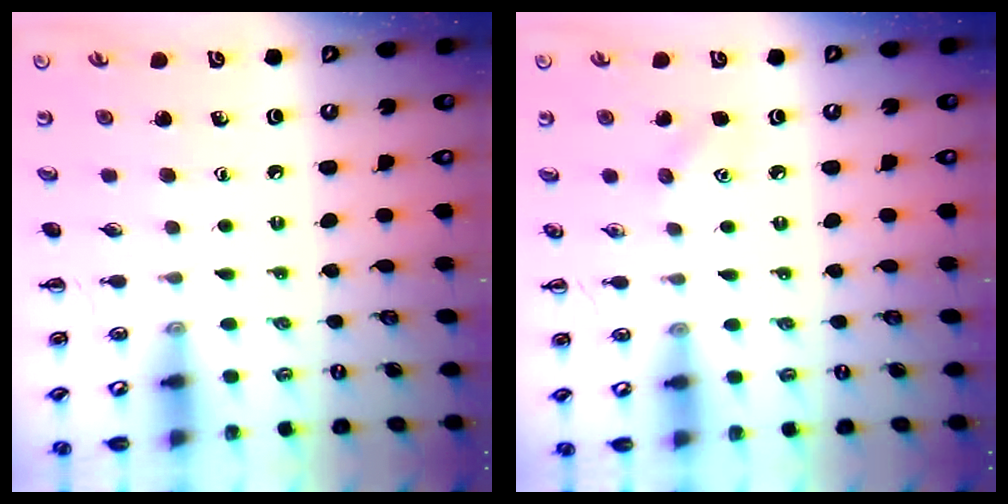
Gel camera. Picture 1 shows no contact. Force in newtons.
{"total": 3.9, "press": 3.8, "slide": 1.0}